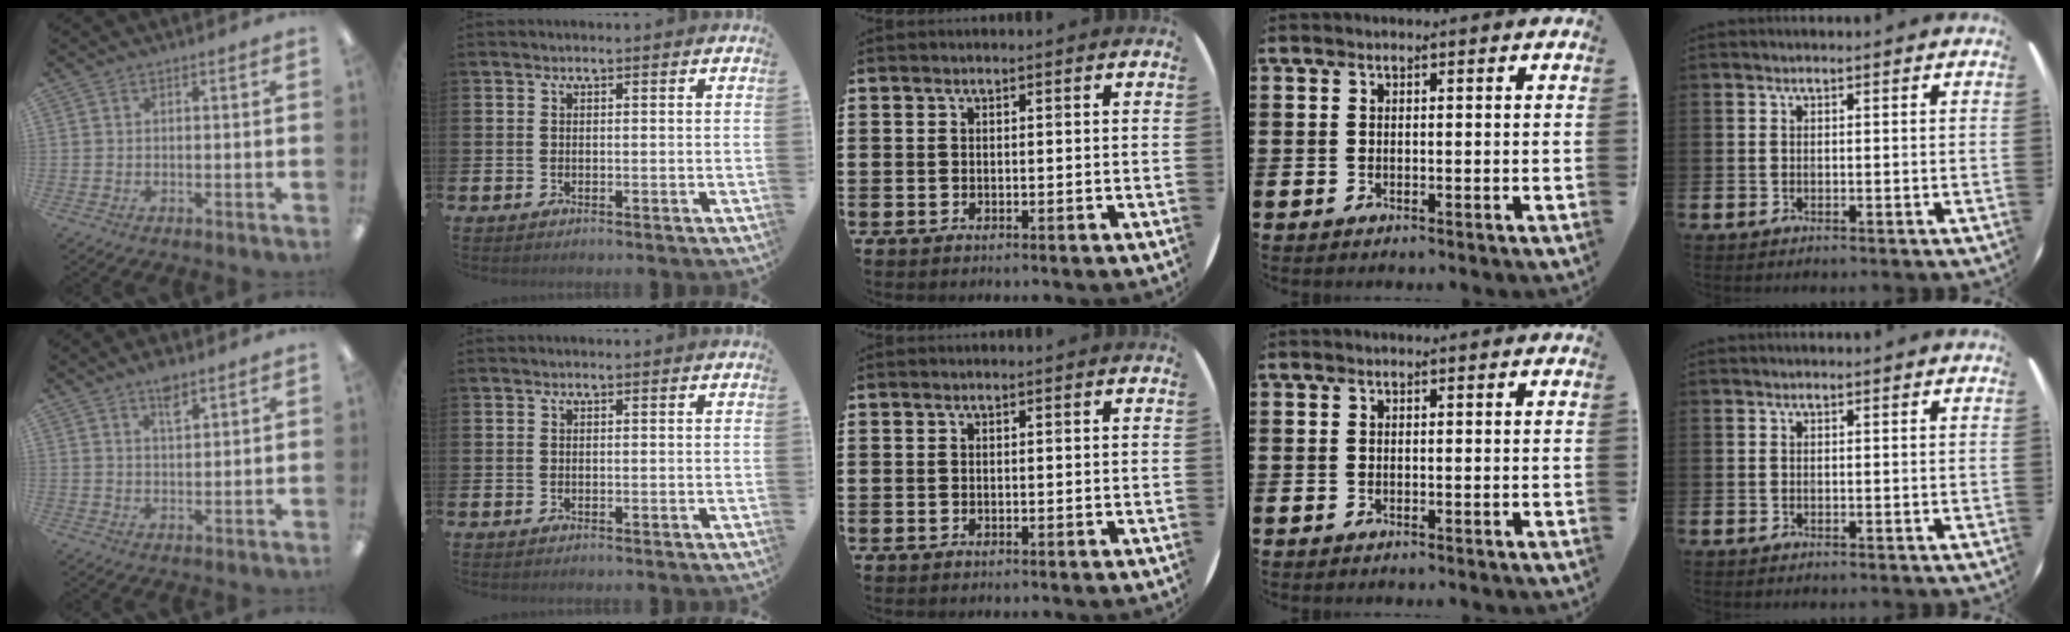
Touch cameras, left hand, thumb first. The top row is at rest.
{"thumb": {"total": 4.5, "force": [3.2, 1.6, 2.7], "torque": [-0.037, -0.014, 0.053]}}